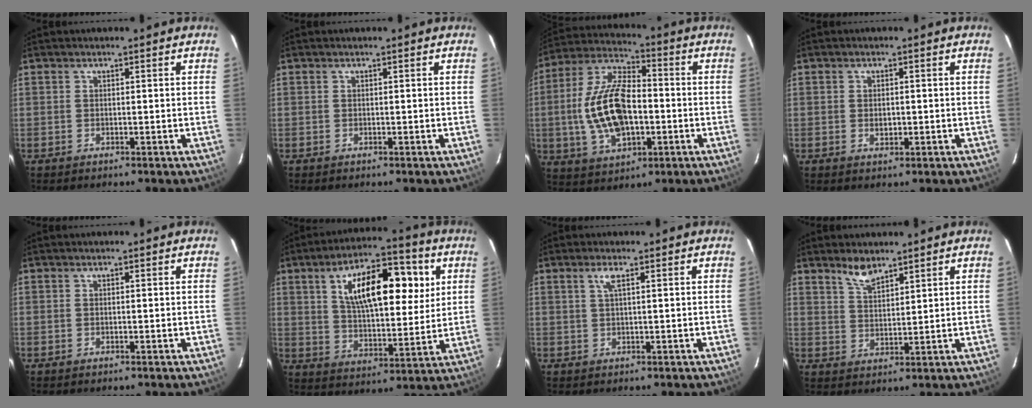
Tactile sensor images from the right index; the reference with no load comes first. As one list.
[{"total": 0.0}, {"total": 17.1, "force": [-2.0, 8.8, 14.5], "torque": [-0.302, 0.009, -0.031]}, {"total": 1.8, "force": [-0.2, 1.3, 1.3], "torque": [-0.019, 0.000, -0.002]}, {"total": 0.0}, {"total": 18.6, "force": [6.6, 8.0, 15.4], "torque": [-0.262, 0.025, 0.108]}, {"total": 1.9, "force": [0.9, 0.0, 1.7], "torque": [-0.035, 0.003, 0.017]}, {"total": 4.5, "force": [3.7, 1.3, 2.1], "torque": [-0.038, 0.004, 0.073]}]